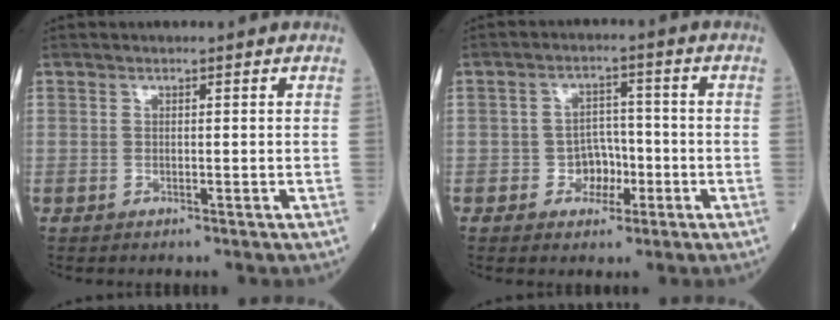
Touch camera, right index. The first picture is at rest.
{"total": 4.4, "force": [-1.5, 3.6, 2.1], "torque": [-0.023, 0.015, -0.023]}